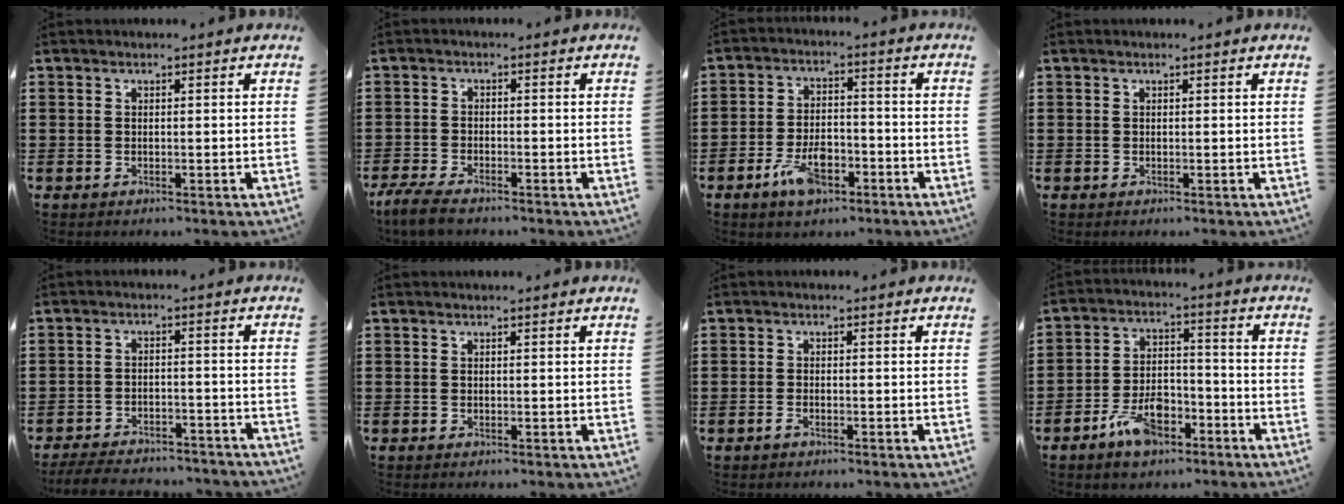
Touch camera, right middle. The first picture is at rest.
{"total": 3.5, "force": [-3.0, 0.8, 1.5], "torque": [-0.048, -0.004, -0.066]}
{"total": 7.0, "force": [-4.0, 3.2, 4.7], "torque": [-0.099, 0.007, -0.076]}
{"total": 0.0}
{"total": 5.0, "force": [-4.9, 0.6, 1.0], "torque": [-0.018, 0.006, -0.099]}
{"total": 0.0}
{"total": 1.0, "force": [-0.8, 0.2, 0.6], "torque": [-0.021, -0.006, -0.016]}
{"total": 7.6, "force": [-4.9, 3.5, 4.5], "torque": [-0.096, 0.013, -0.094]}